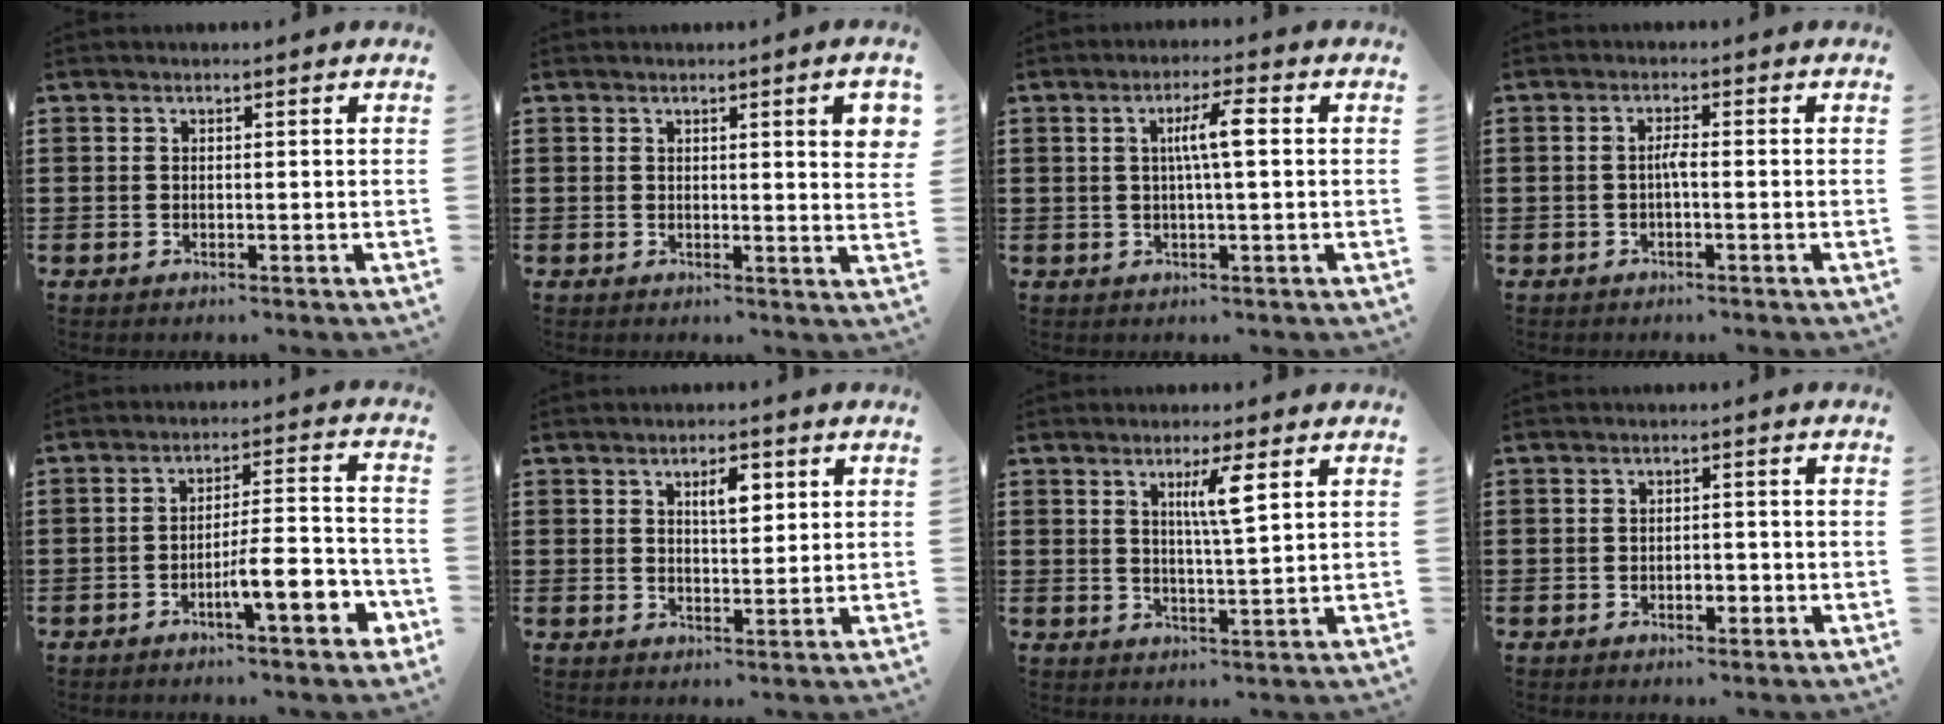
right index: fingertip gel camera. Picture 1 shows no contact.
{"total": 4.2, "force": [1.5, 0.5, 3.9], "torque": [-0.059, -0.005, 0.020]}
{"total": 4.9, "force": [0.5, 0.5, 4.8], "torque": [-0.091, 0.004, 0.004]}
{"total": 1.8, "force": [-0.4, 0.2, 1.8], "torque": [-0.043, -0.002, -0.011]}
{"total": 8.3, "force": [-4.1, 1.5, 7.1], "torque": [-0.107, -0.003, -0.071]}
{"total": 3.7, "force": [1.4, 1.5, 3.1], "torque": [-0.049, 0.001, 0.019]}
{"total": 4.8, "force": [2.0, 0.3, 4.3], "torque": [-0.083, -0.002, 0.027]}
{"total": 2.3, "force": [-1.0, 1.0, 1.9], "torque": [-0.037, 0.000, -0.017]}